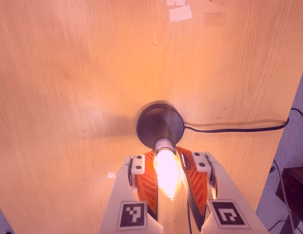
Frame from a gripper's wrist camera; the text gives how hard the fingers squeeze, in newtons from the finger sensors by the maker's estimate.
{"total": 26.8, "left": 22.1, "right": 31.5}